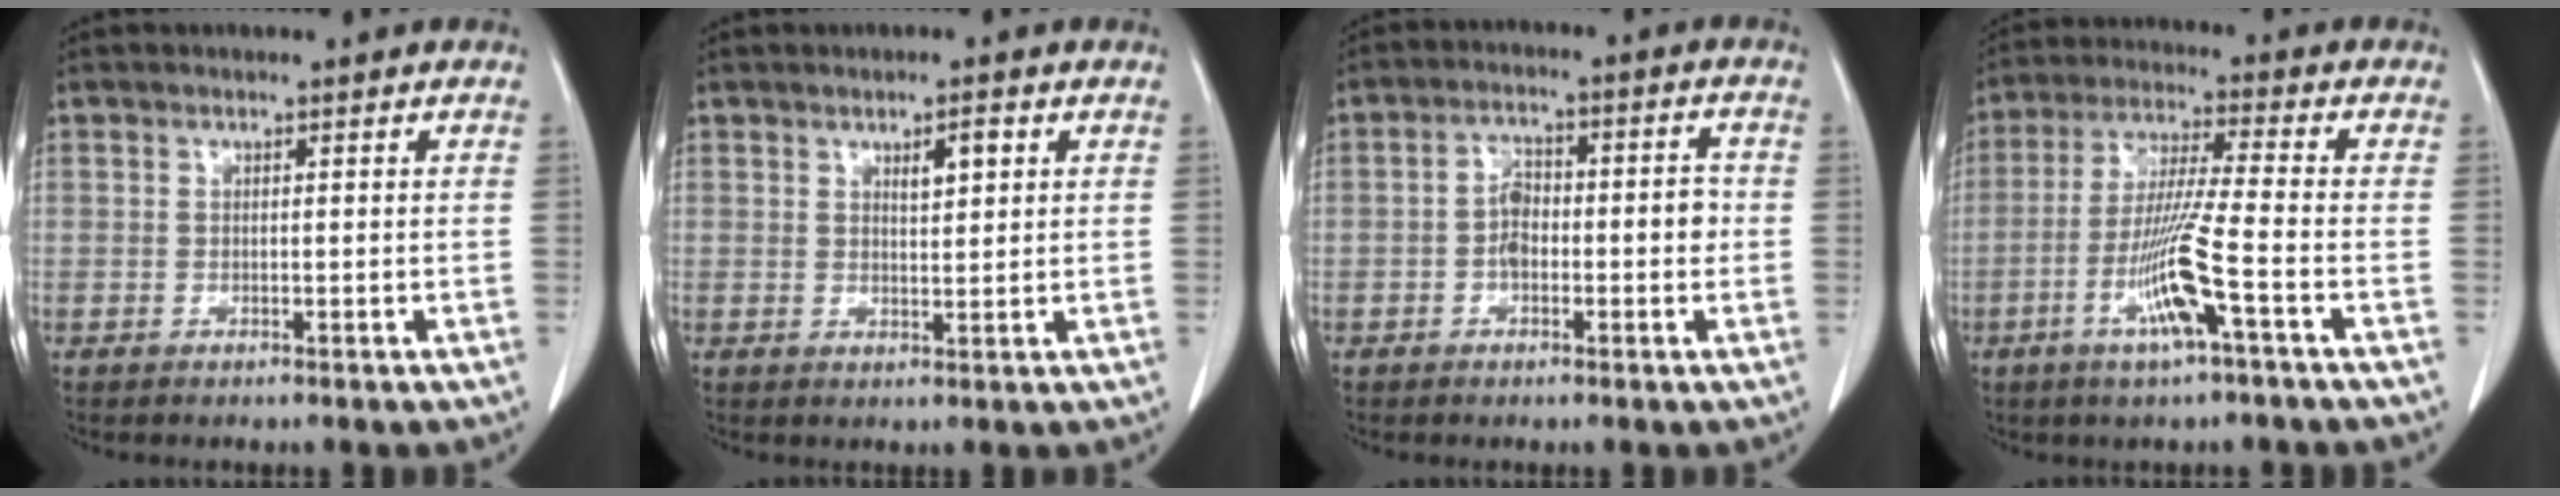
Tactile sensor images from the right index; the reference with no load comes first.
{"total": 2.9, "force": [1.3, 0.7, 2.5], "torque": [-0.041, -0.001, 0.023]}
{"total": 5.9, "force": [-1.1, 2.9, 5.0], "torque": [-0.084, 0.026, -0.019]}
{"total": 10.4, "force": [-4.1, -0.5, 9.6], "torque": [-0.190, -0.010, -0.080]}